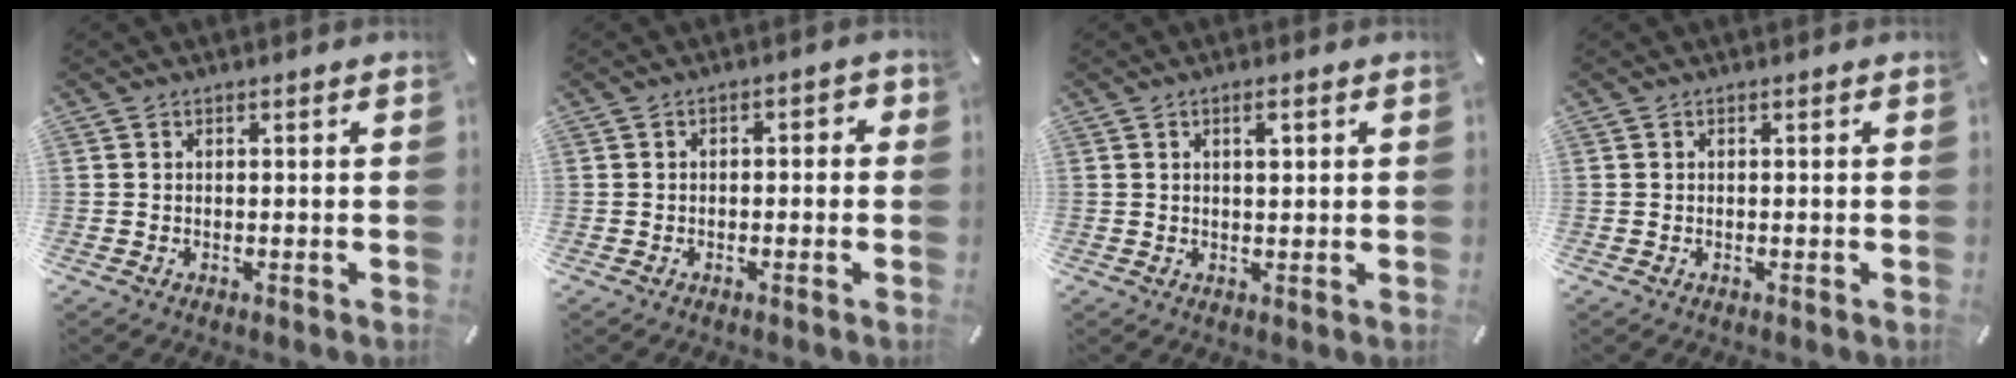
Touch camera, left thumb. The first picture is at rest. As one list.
[{"total": 2.0, "force": [-1.4, 1.1, 1.0], "torque": [-0.018, 0.012, -0.029]}, {"total": 2.6, "force": [0.9, 0.9, 2.2], "torque": [-0.039, 0.003, 0.012]}, {"total": 0.0}]